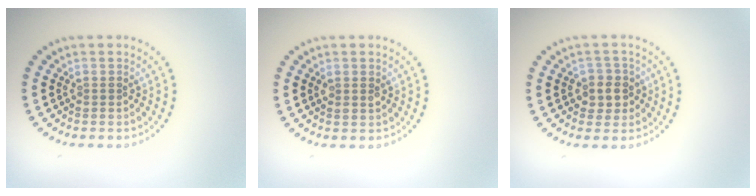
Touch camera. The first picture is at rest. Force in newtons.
{"total": 1.2, "press": 1.2, "slide": 0.3}
{"total": 2.5, "press": 2.2, "slide": 1.1}